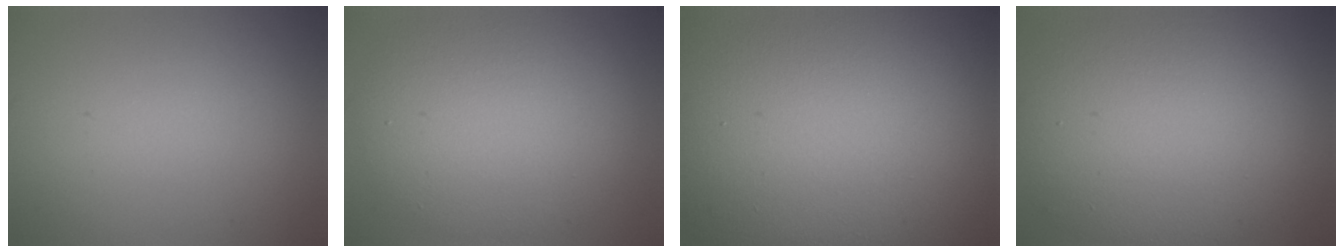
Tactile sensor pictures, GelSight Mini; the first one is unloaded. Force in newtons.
{"total": 8.7, "press": 8.6, "slide": 0.5}
{"total": 24.0, "press": 24.0, "slide": 1.2}
{"total": 12.6, "press": 12.5, "slide": 0.9}